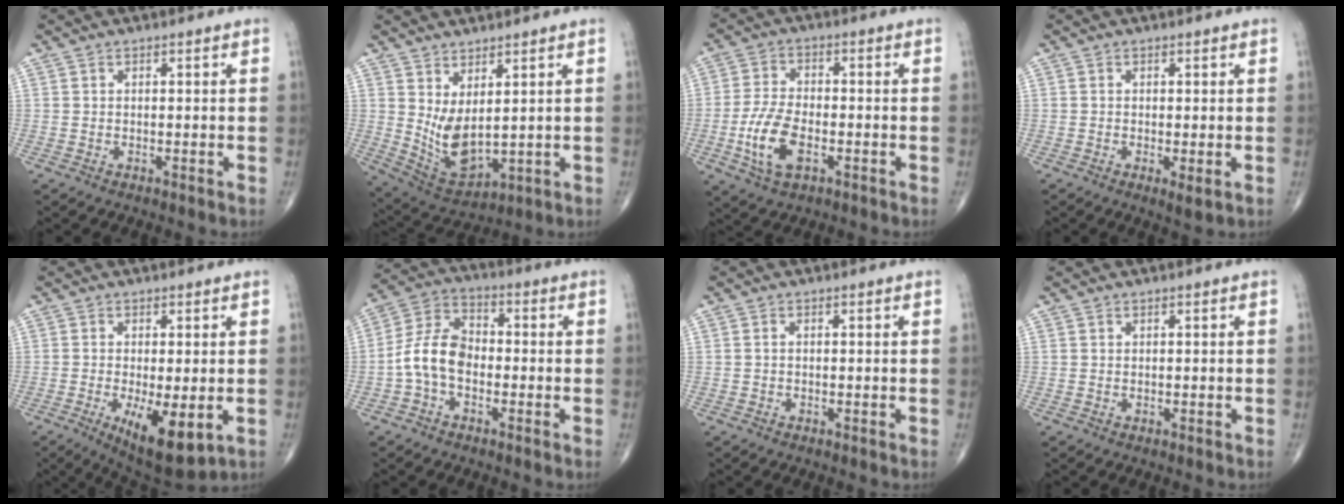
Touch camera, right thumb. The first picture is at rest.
{"total": 9.1, "force": [2.0, 4.2, 7.8], "torque": [-0.135, -0.032, 0.059]}
{"total": 9.7, "force": [-3.0, 5.0, 7.7], "torque": [-0.161, 0.008, -0.056]}
{"total": 2.2, "force": [-0.4, 0.6, 2.0], "torque": [-0.039, -0.010, -0.009]}
{"total": 10.5, "force": [-3.0, 3.7, 9.3], "torque": [-0.148, -0.021, -0.036]}
{"total": 9.1, "force": [-2.1, 5.9, 6.6], "torque": [-0.122, 0.035, -0.053]}
{"total": 0.5, "force": [-0.1, 0.3, 0.4], "torque": [-0.009, 0.000, -0.004]}
{"total": 0.0}